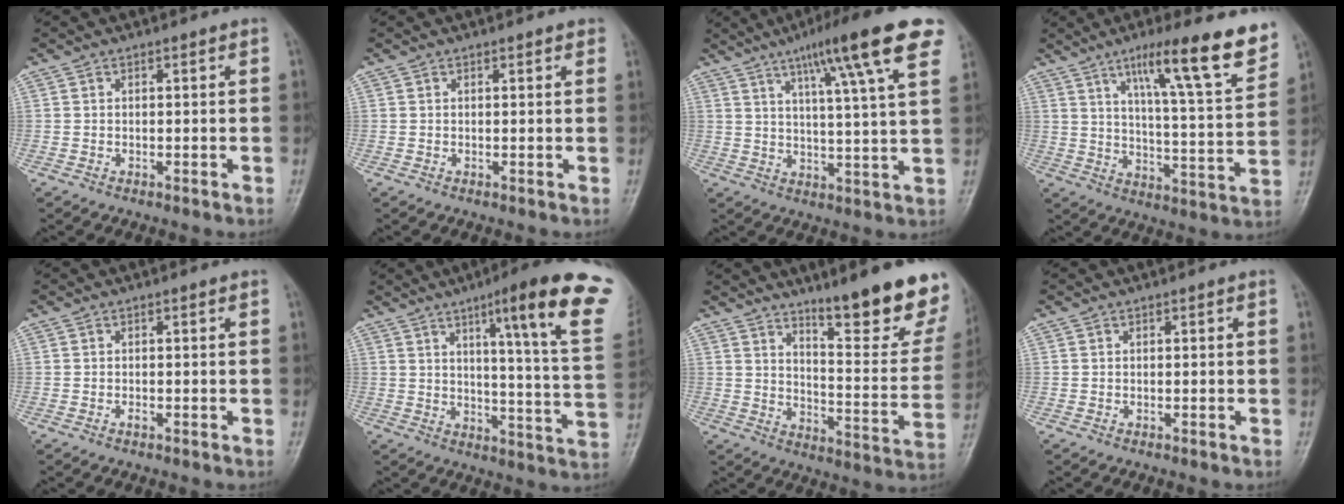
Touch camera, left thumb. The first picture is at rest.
{"total": 1.3, "force": [1.0, 0.4, 0.8], "torque": [-0.007, 0.000, 0.009]}
{"total": 17.1, "force": [9.4, 1.9, 14.1], "torque": [-0.197, -0.022, 0.127]}
{"total": 18.6, "force": [11.4, 2.3, 14.5], "torque": [-0.190, -0.052, 0.171]}
{"total": 0.7, "force": [-0.2, 0.3, 0.6], "torque": [-0.010, 0.002, -0.001]}
{"total": 21.2, "force": [11.0, 1.7, 18.0], "torque": [-0.224, -0.041, 0.138]}
{"total": 19.2, "force": [13.1, 3.4, 13.6], "torque": [-0.152, -0.095, 0.192]}
{"total": 0.0}